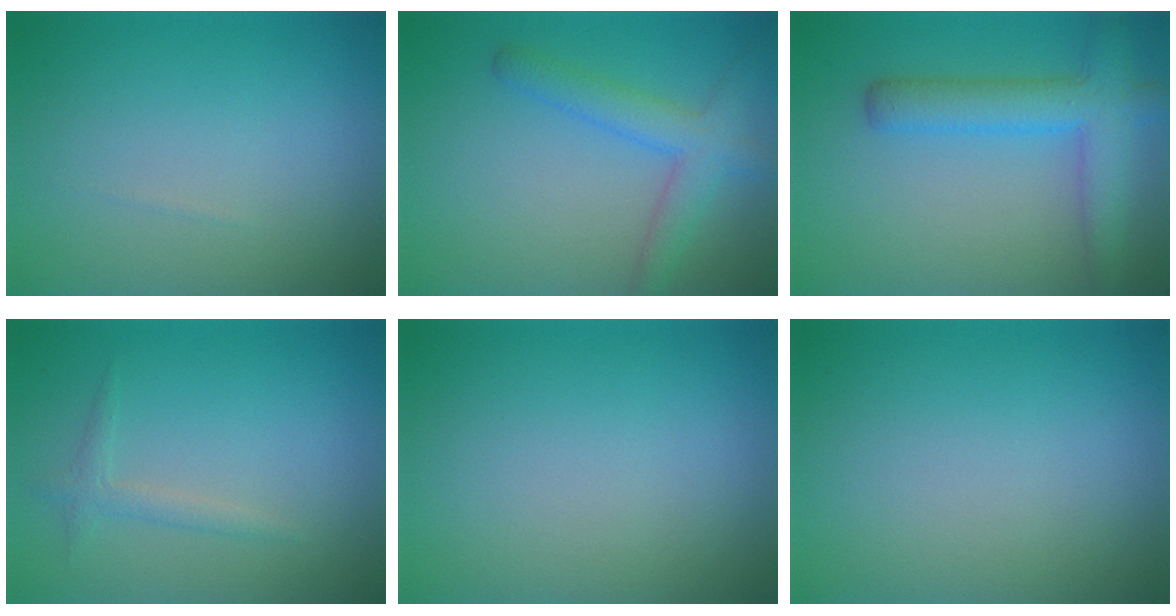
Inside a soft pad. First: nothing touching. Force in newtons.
{"total": 3.7, "press": 3.7, "slide": 0.2}
{"total": 5.0, "press": 5.0, "slide": 0.2}
{"total": 1.4, "press": 1.4, "slide": 0.1}
{"total": 0.0}
{"total": 0.0}